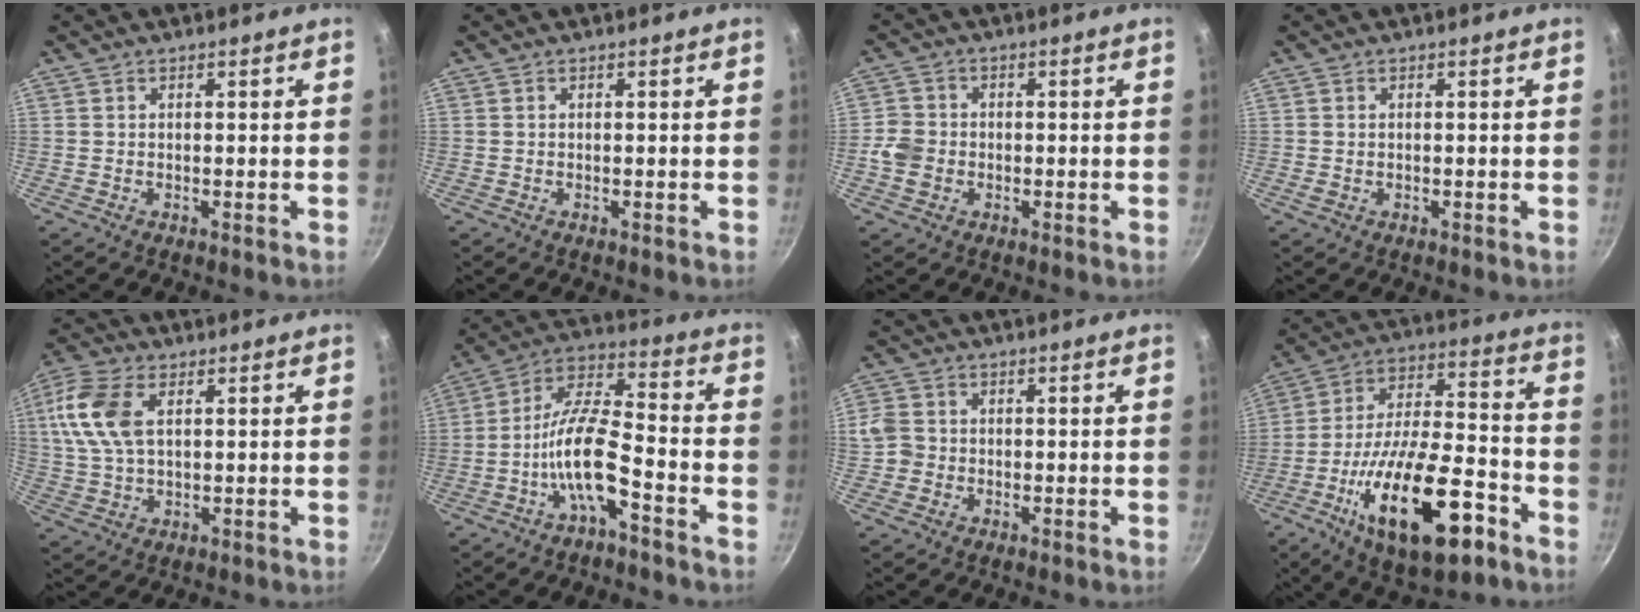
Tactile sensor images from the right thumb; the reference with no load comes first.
{"total": 0.0}
{"total": 4.9, "force": [-1.2, 4.2, 2.2], "torque": [-0.033, 0.013, -0.029]}
{"total": 0.9, "force": [-0.1, 0.7, 0.6], "torque": [-0.011, 0.000, -0.001]}
{"total": 11.7, "force": [3.0, 6.7, 9.0], "torque": [-0.185, 0.006, 0.052]}
{"total": 12.3, "force": [-5.6, 4.0, 10.2], "torque": [-0.192, 0.049, -0.114]}
{"total": 4.3, "force": [-0.7, 3.9, 1.6], "torque": [-0.020, 0.011, -0.019]}
{"total": 24.5, "force": [-11.1, 9.8, 19.5], "torque": [-0.306, 0.043, -0.179]}